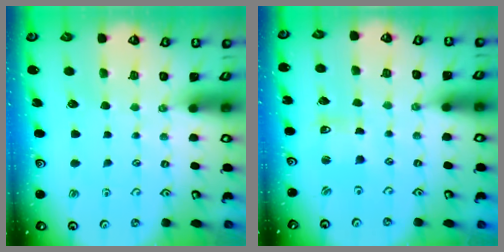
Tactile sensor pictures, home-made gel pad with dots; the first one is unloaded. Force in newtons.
{"total": 2.3, "press": 2.3, "slide": 0.3}